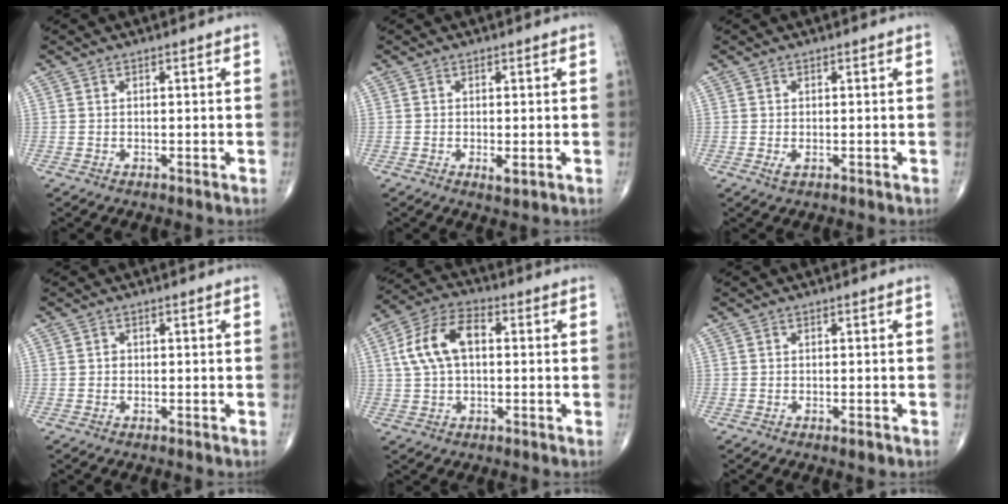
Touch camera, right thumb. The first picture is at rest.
{"total": 1.8, "force": [-0.4, 0.6, 1.6], "torque": [-0.031, -0.007, -0.005]}
{"total": 1.2, "force": [-0.3, 0.5, 1.0], "torque": [-0.020, -0.003, -0.004]}
{"total": 0.7, "force": [-0.1, 0.6, 0.3], "torque": [-0.001, 0.002, -0.001]}
{"total": 10.6, "force": [1.5, 6.2, 8.5], "torque": [-0.166, 0.028, 0.024]}
{"total": 1.2, "force": [-0.6, 0.4, 0.9], "torque": [-0.014, -0.003, -0.007]}